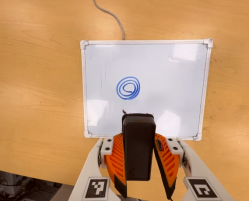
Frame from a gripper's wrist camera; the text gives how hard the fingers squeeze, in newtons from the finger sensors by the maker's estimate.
{"total": 6.7, "left": 5.0, "right": 8.3}